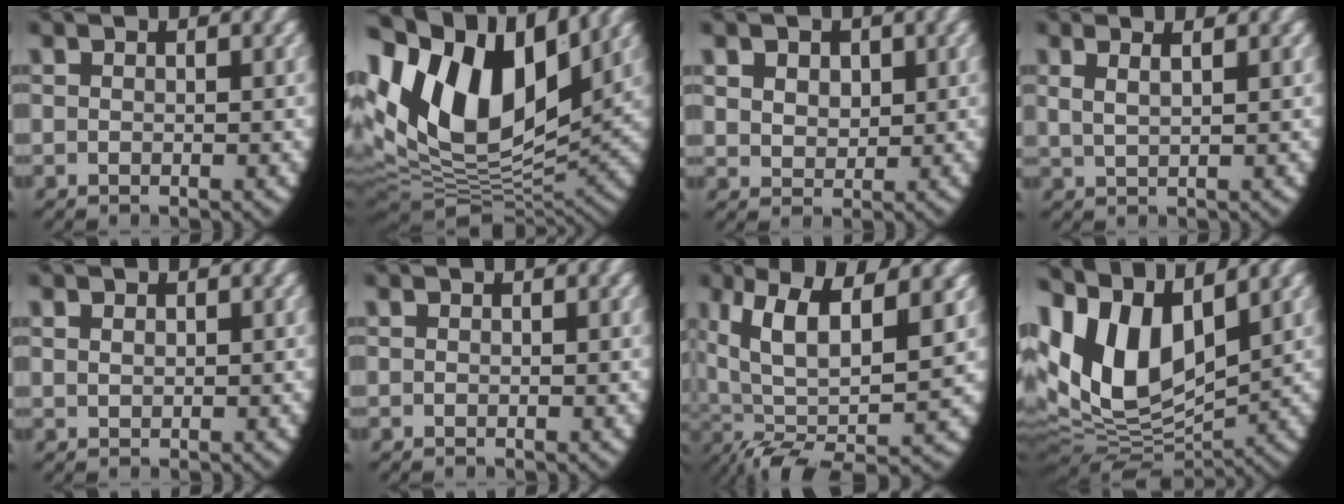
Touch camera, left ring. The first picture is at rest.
{"total": 19.2, "force": [3.3, 13.1, 13.7], "torque": [-0.287, -0.035, 0.069]}
{"total": 2.9, "force": [1.1, 2.3, 1.3], "torque": [-0.039, -0.022, 0.037]}
{"total": 2.5, "force": [1.4, 1.0, 1.9], "torque": [-0.034, 0.005, 0.026]}
{"total": 0.5, "force": [0.5, 0.2, 0.2], "torque": [-0.008, -0.010, 0.019]}
{"total": 0.0}
{"total": 11.0, "force": [0.2, 6.6, 8.8], "torque": [-0.177, -0.039, 0.028]}
{"total": 16.2, "force": [2.5, 12.2, 10.4], "torque": [-0.250, -0.044, 0.057]}